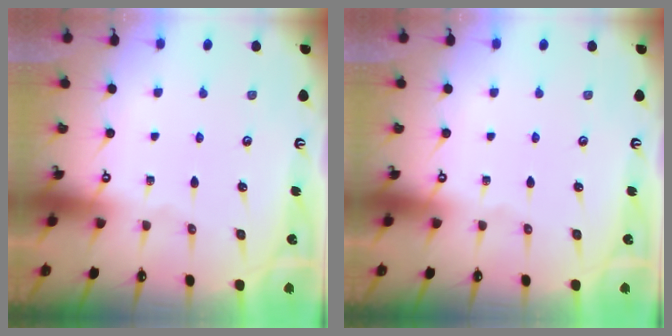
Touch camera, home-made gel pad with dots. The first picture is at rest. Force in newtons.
{"total": 0.0}